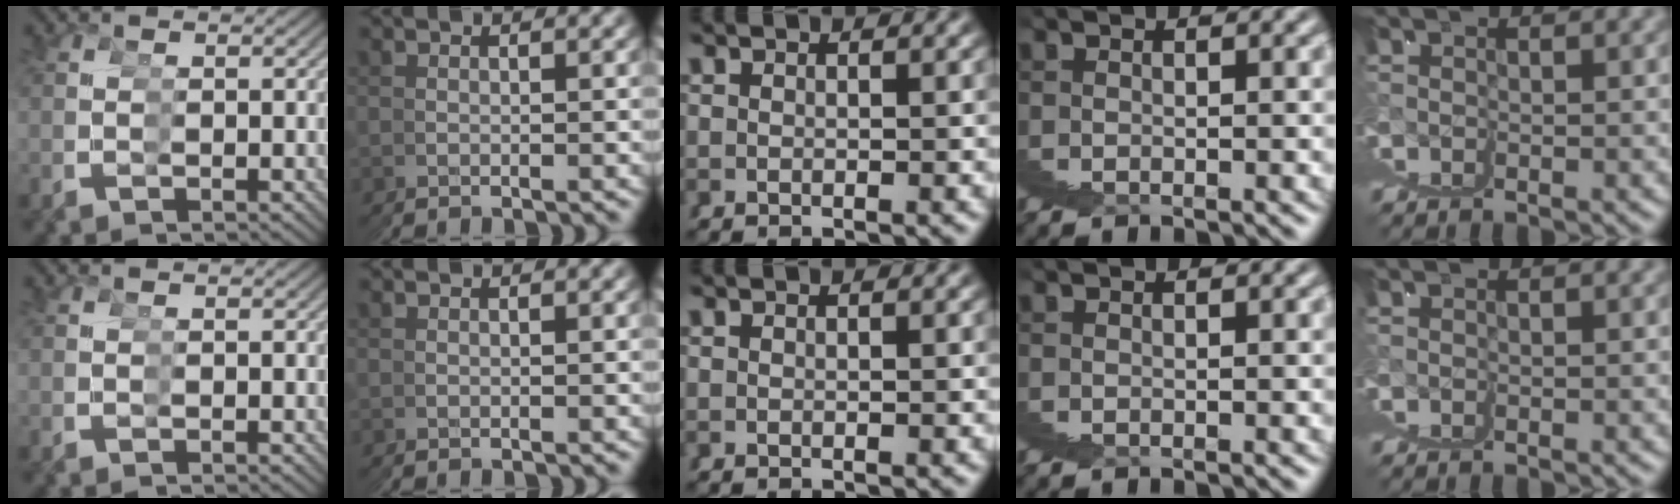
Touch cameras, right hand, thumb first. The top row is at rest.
{}